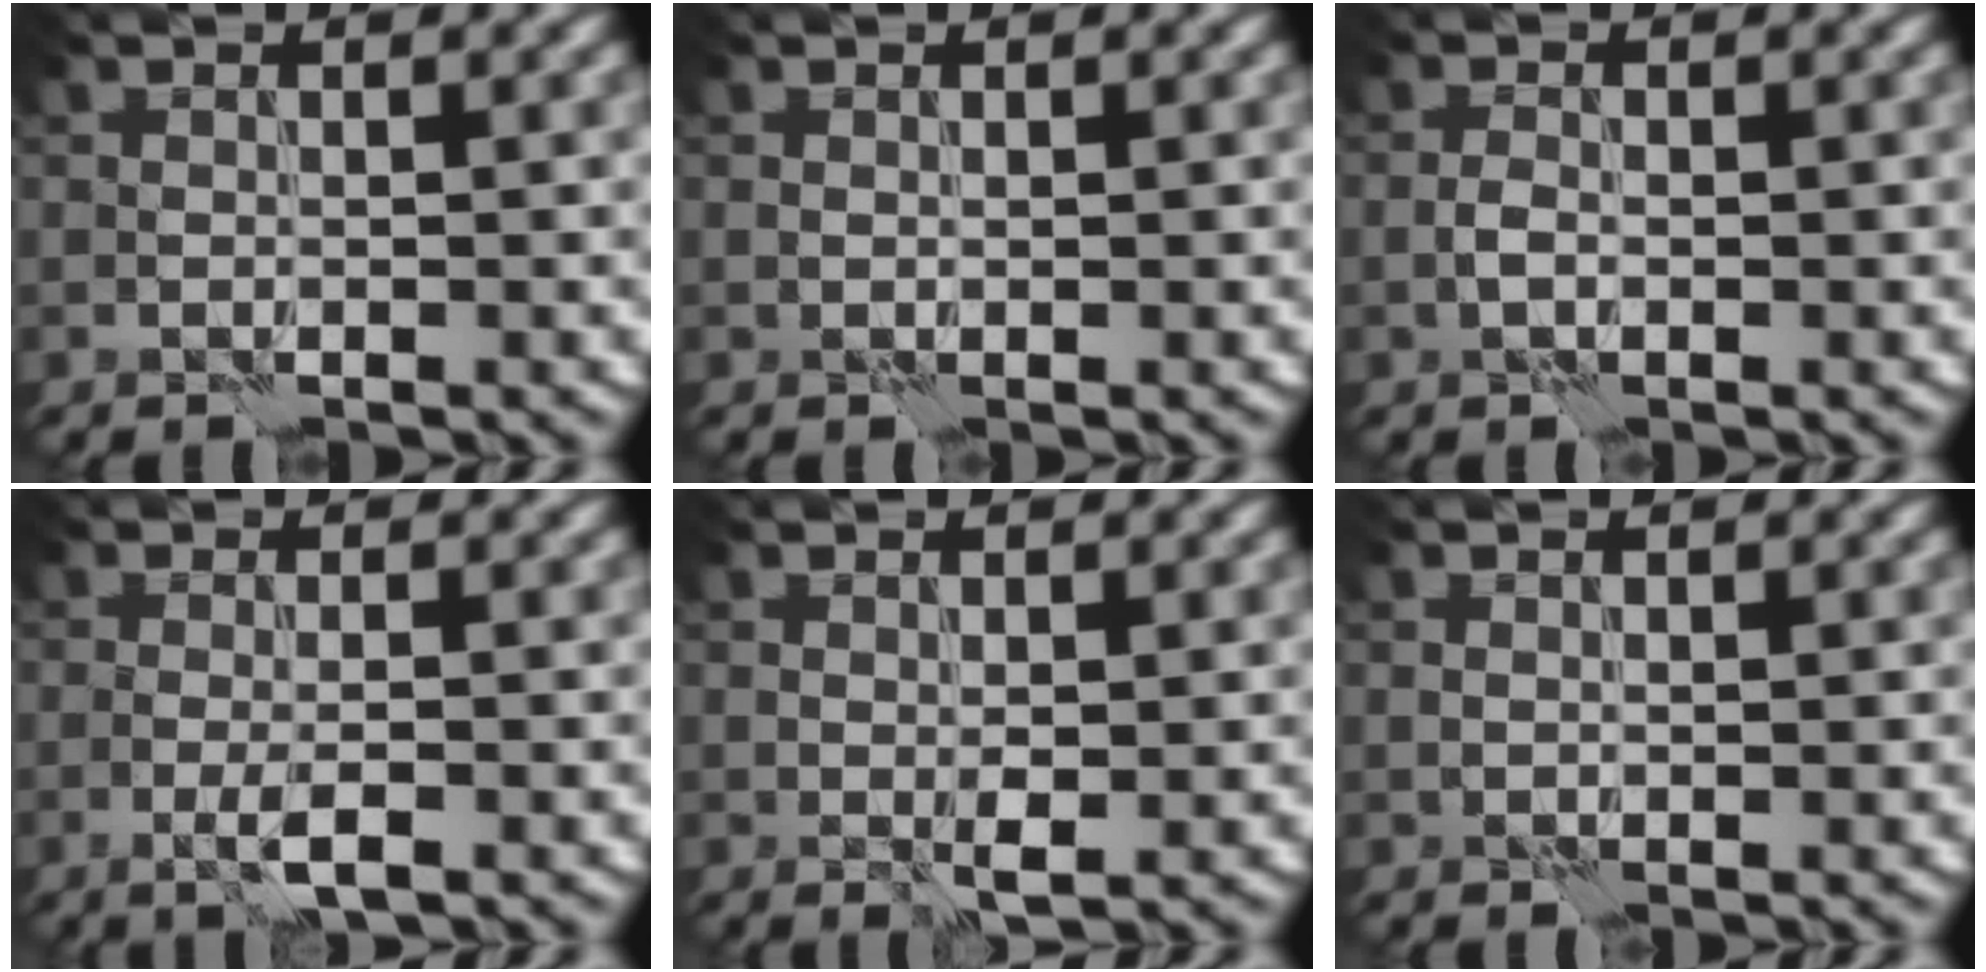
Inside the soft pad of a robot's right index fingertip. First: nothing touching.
{"total": 0.0}
{"total": 1.1, "force": [-0.5, 0.4, 0.9], "torque": [-0.020, 0.006, -0.014]}
{"total": 1.9, "force": [-0.7, 0.2, 1.8], "torque": [-0.033, 0.000, -0.017]}
{"total": 1.3, "force": [-0.1, 0.5, 1.2], "torque": [-0.022, -0.003, -0.003]}
{"total": 0.0}